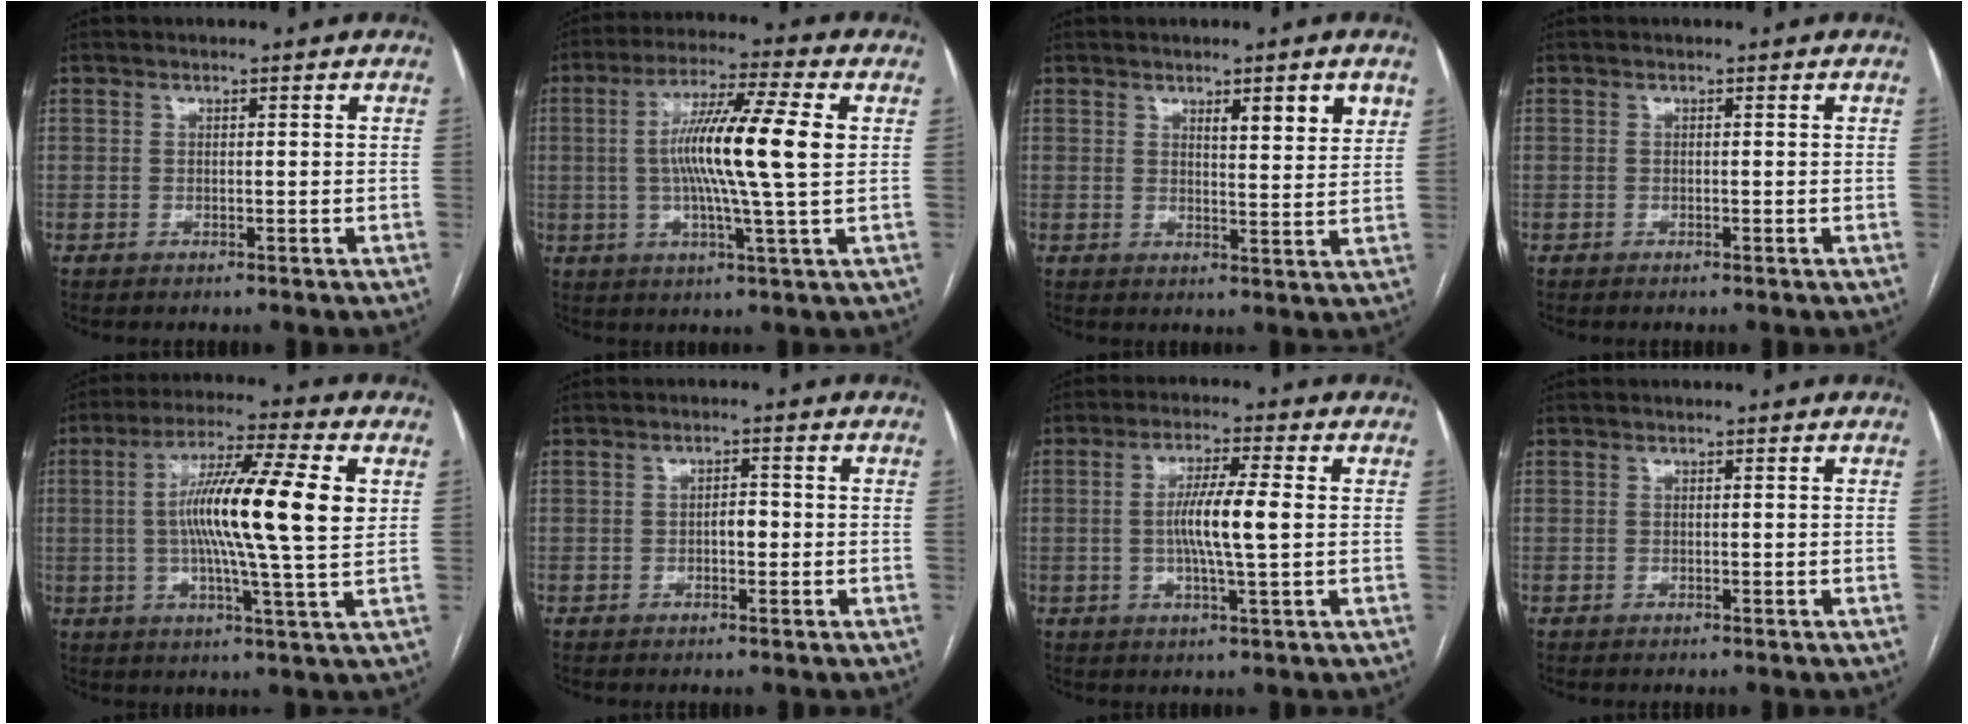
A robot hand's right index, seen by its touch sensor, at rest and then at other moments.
{"total": 13.5, "force": [1.3, -0.2, 13.4], "torque": [-0.244, 0.007, 0.015]}
{"total": 5.6, "force": [3.3, 0.6, 4.5], "torque": [-0.060, -0.008, 0.045]}
{"total": 0.0}
{"total": 15.8, "force": [2.1, 0.2, 15.6], "torque": [-0.274, 0.009, 0.028]}
{"total": 1.9, "force": [-0.4, 0.9, 1.7], "torque": [-0.022, 0.004, -0.007]}
{"total": 7.5, "force": [0.1, 0.1, 7.5], "torque": [-0.141, 0.001, -0.002]}
{"total": 0.0}